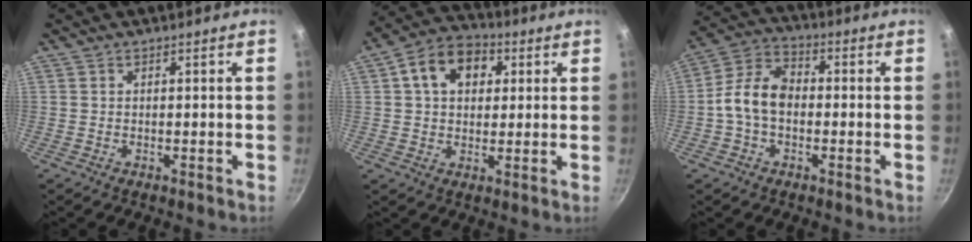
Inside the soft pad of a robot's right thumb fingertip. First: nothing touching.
{"total": 11.5, "force": [3.4, 8.3, 7.2], "torque": [-0.092, 0.015, 0.039]}
{"total": 9.4, "force": [-1.1, 6.5, 6.7], "torque": [-0.110, 0.032, -0.039]}